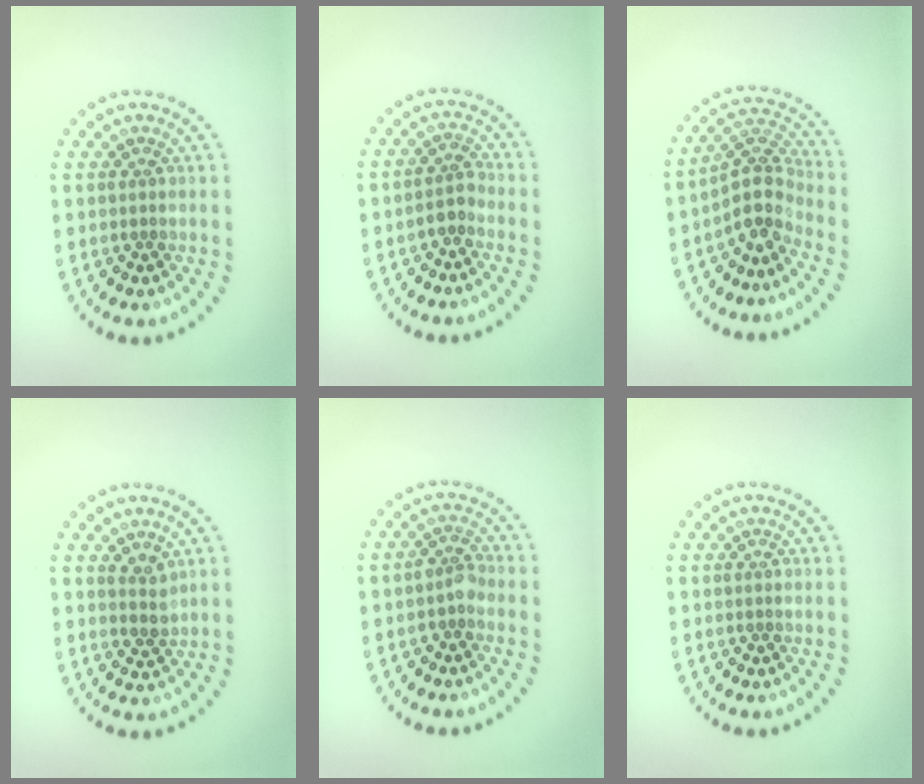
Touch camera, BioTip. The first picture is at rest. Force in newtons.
{"total": 1.6, "press": 1.4, "slide": 0.8}
{"total": 3.7, "press": 2.8, "slide": 2.3}
{"total": 1.6, "press": 1.2, "slide": 1.1}
{"total": 1.7, "press": 1.4, "slide": 0.8}
{"total": 0.0}